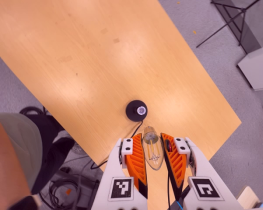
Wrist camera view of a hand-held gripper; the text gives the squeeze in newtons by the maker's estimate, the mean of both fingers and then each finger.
{"total": 15.7, "left": 17.0, "right": 14.4}